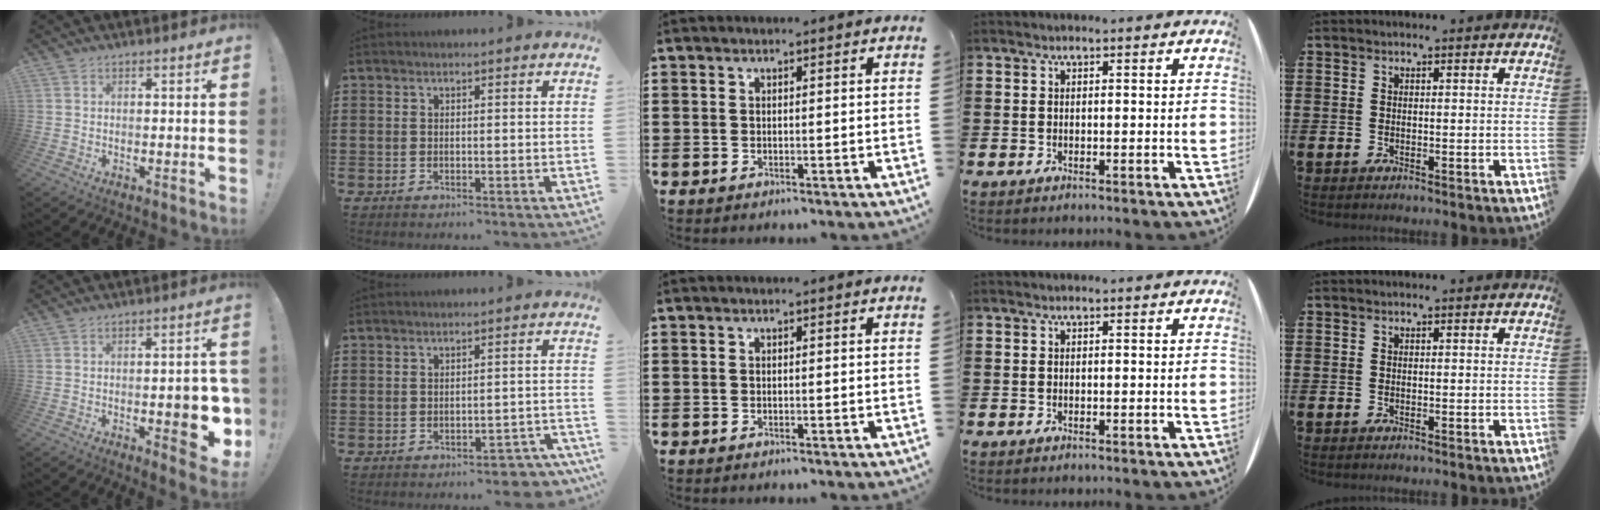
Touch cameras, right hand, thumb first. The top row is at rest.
{"thumb": {"total": 10.7, "force": [-2.4, 4.0, 9.6], "torque": [-0.107, 0.000, -0.035]}, "index": {"total": 3.1, "force": [-2.8, 0.9, 0.8], "torque": [-0.016, 0.005, -0.058]}}